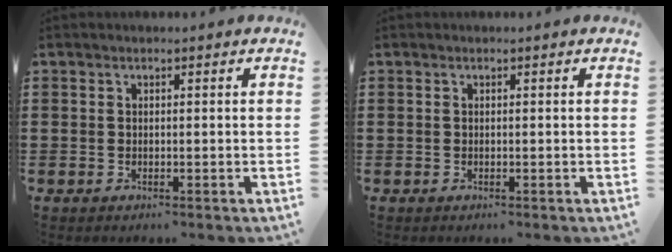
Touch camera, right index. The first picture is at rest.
{"total": 0.0}